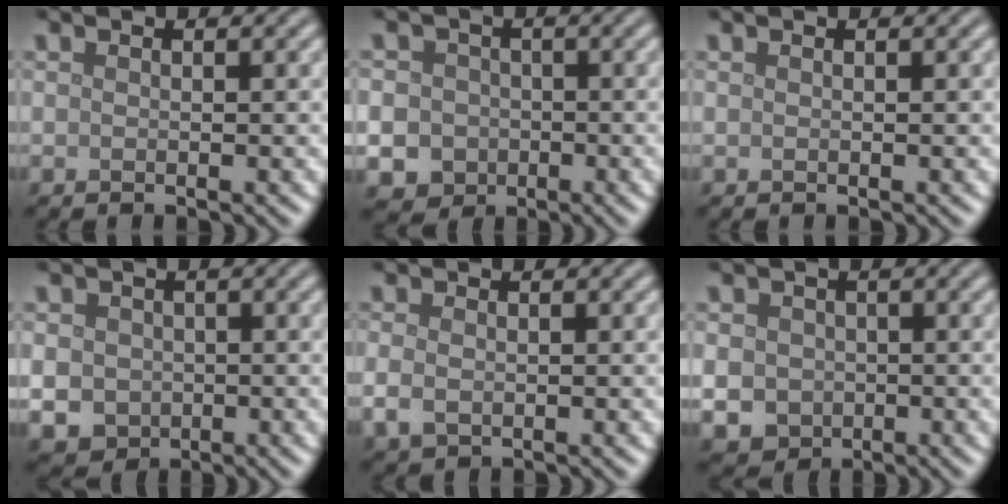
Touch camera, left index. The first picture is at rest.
{"total": 9.8, "force": [-2.3, 9.2, 2.4], "torque": [-0.055, -0.011, -0.071]}
{"total": 0.0}
{"total": 4.2, "force": [-0.3, 3.9, 1.6], "torque": [-0.030, -0.006, -0.012]}
{"total": 2.1, "force": [-0.5, 1.5, 1.4], "torque": [-0.033, -0.006, -0.009]}
{"total": 4.2, "force": [-0.4, 3.9, 1.5], "torque": [-0.030, -0.007, -0.013]}